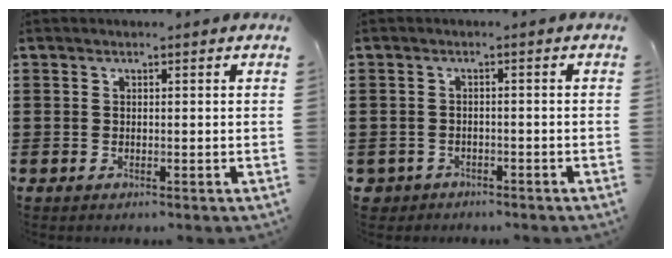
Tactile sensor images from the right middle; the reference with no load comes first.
{"total": 1.7, "force": [-1.6, 0.6, -0.1], "torque": [-0.007, -0.003, -0.037]}